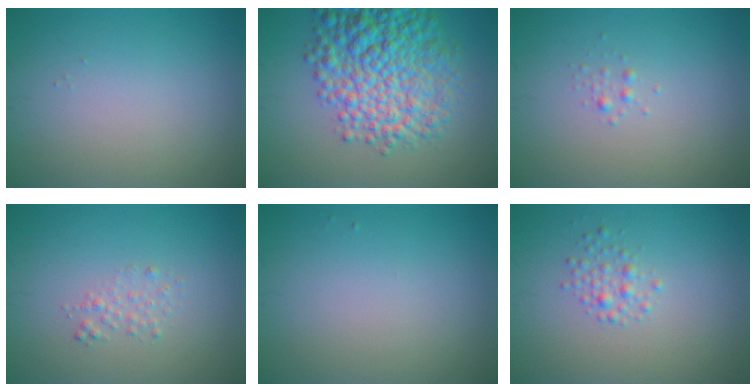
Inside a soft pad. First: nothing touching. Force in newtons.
{"total": 9.6, "press": 9.5, "slide": 0.3}
{"total": 0.7, "press": 0.7, "slide": 0.0}
{"total": 1.2, "press": 1.2, "slide": 0.0}
{"total": 0.0}
{"total": 1.6, "press": 1.6, "slide": 0.1}